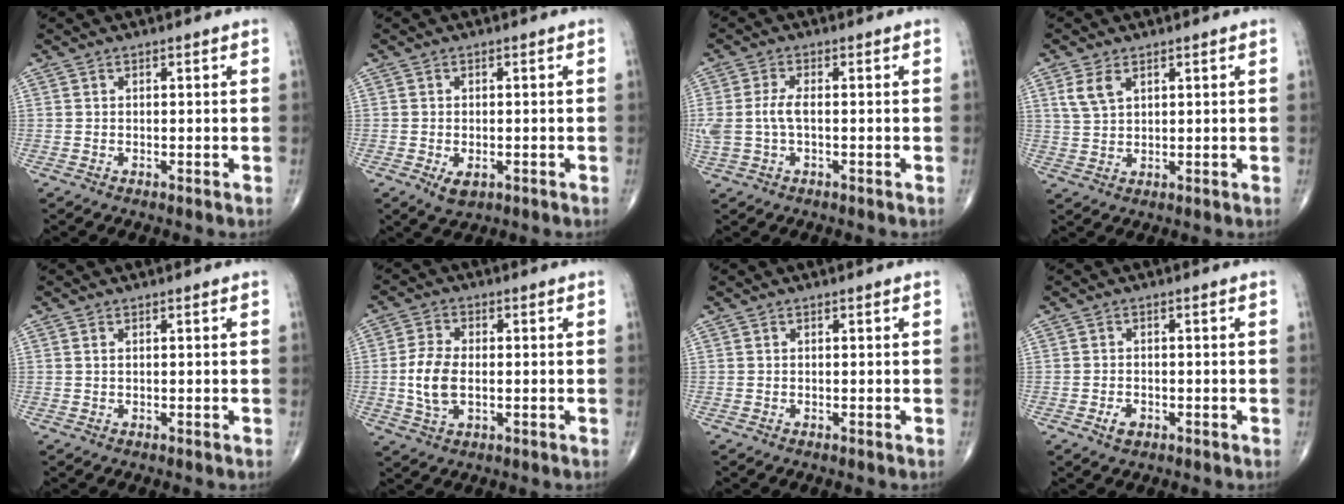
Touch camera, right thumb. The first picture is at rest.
{"total": 3.2, "force": [-1.1, 1.9, 2.3], "torque": [-0.037, -0.001, -0.011]}
{"total": 5.2, "force": [-0.1, 2.5, 4.6], "torque": [-0.123, 0.010, -0.002]}
{"total": 4.4, "force": [2.2, 2.5, 2.9], "torque": [-0.058, -0.001, 0.050]}
{"total": 0.6, "force": [0.3, 0.2, 0.4], "torque": [-0.010, 0.005, 0.007]}
{"total": 7.6, "force": [-0.6, 4.3, 6.3], "torque": [-0.133, 0.001, -0.011]}
{"total": 0.0}
{"total": 2.4, "force": [-1.0, 1.6, 1.5], "torque": [-0.023, 0.002, -0.014]}